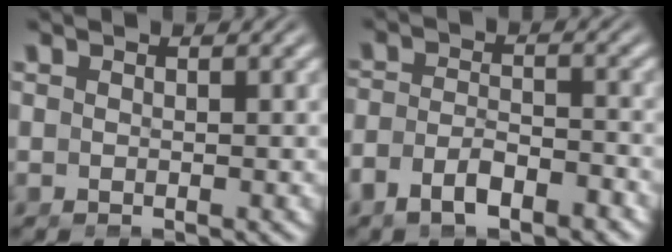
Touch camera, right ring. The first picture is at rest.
{"total": 4.0, "force": [-2.9, 1.7, 2.2], "torque": [-0.036, -0.011, -0.046]}